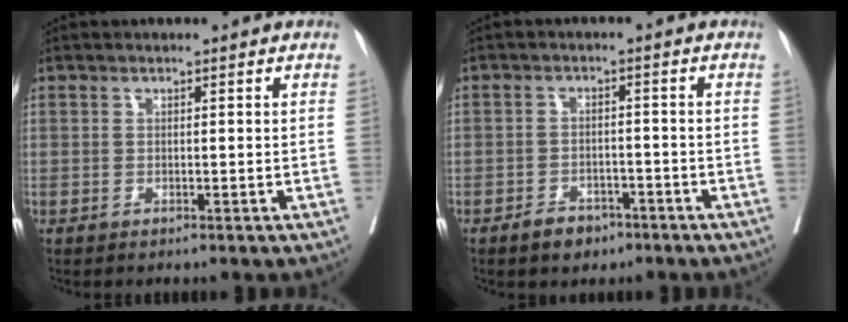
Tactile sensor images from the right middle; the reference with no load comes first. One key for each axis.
{"total": 3.9, "fx": -2.8, "fy": 2.2, "fz": 1.6, "tx": -0.026, "ty": 0.005, "tz": -0.037}